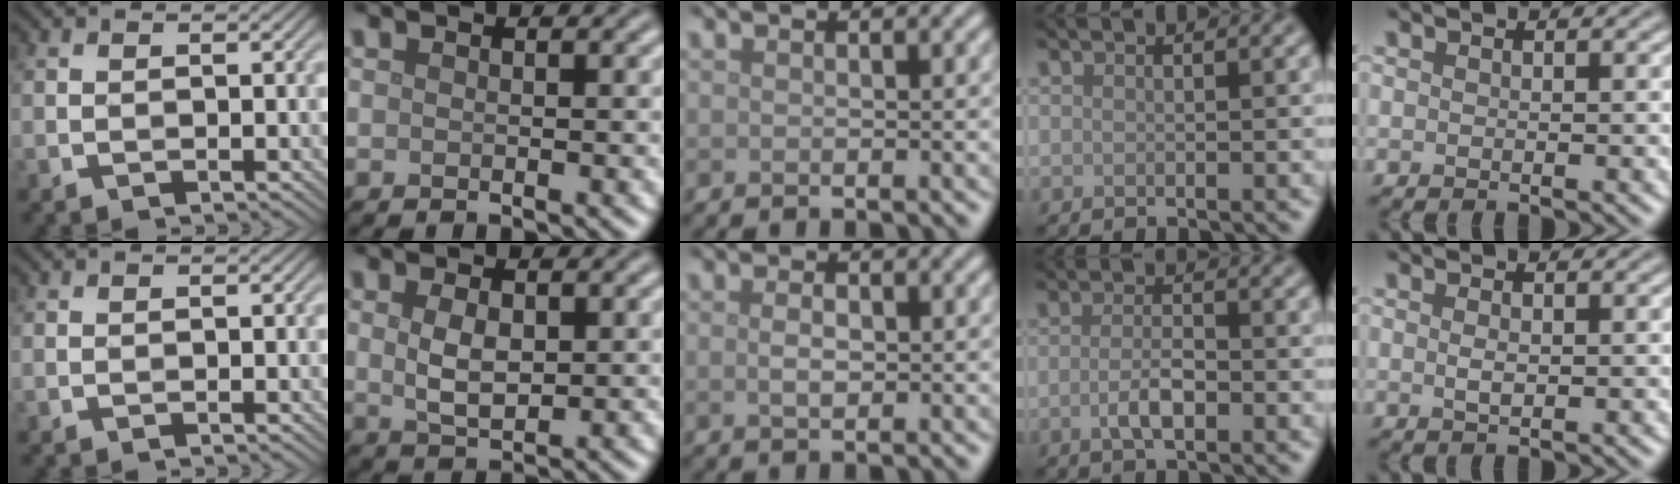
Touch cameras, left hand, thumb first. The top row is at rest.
{"index": {"total": 2.8, "force": [0.5, 1.6, 2.3], "torque": [-0.052, -0.003, 0.015]}, "middle": {"total": 1.4, "force": [0.1, 0.8, 1.2], "torque": [-0.025, -0.002, 0.001]}, "ring": {"total": 2.3, "force": [-0.8, 0.8, 2.0], "torque": [-0.041, 0.001, -0.019]}, "little": {"total": 1.0, "force": [0.1, 0.5, 0.8], "torque": [-0.021, -0.001, 0.002]}}